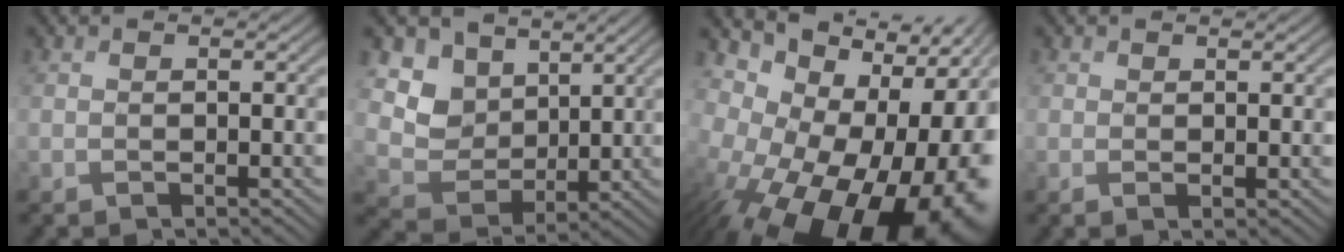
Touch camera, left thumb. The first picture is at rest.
{"total": 7.7, "force": [3.6, 5.7, 3.6], "torque": [-0.102, -0.009, 0.061]}
{"total": 21.3, "force": [-8.5, 13.4, 14.2], "torque": [-0.205, -0.046, -0.099]}
{"total": 0.9, "force": [0.6, 0.2, 0.7], "torque": [-0.015, -0.002, 0.012]}